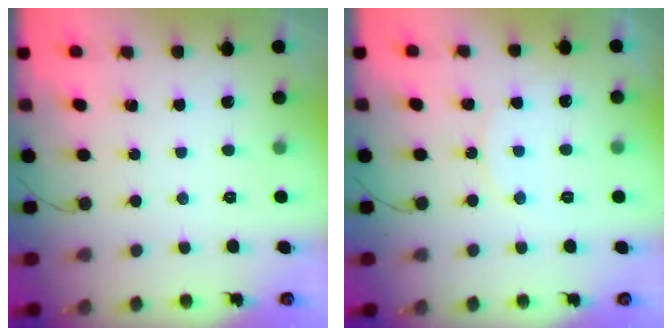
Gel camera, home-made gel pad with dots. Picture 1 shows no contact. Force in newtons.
{"total": 5.7, "press": 5.7, "slide": 0.7}